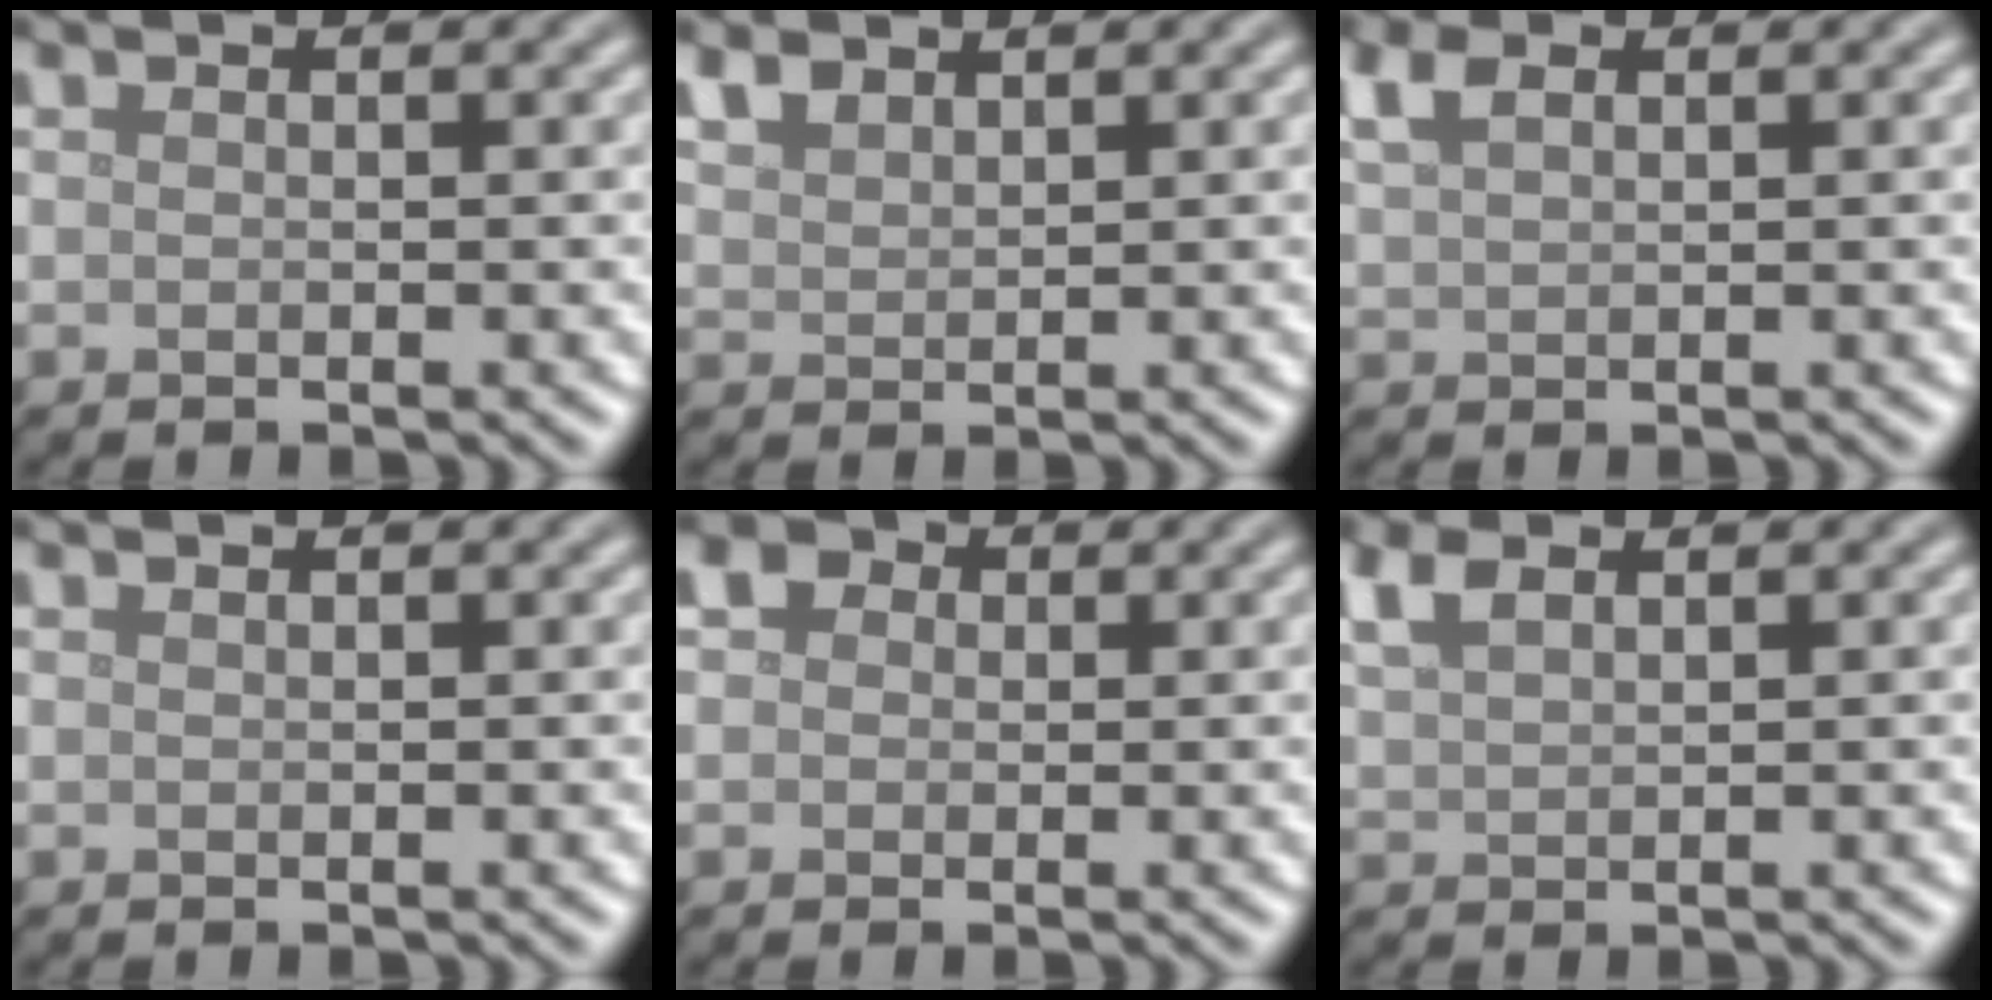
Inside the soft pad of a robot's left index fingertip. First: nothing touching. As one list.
[{"total": 2.1, "force": [1.7, 1.0, 0.7], "torque": [-0.021, 0.006, 0.041]}, {"total": 2.6, "force": [1.6, 1.3, 1.6], "torque": [-0.040, 0.007, 0.035]}, {"total": 0.0}, {"total": 3.6, "force": [1.5, 2.8, 1.7], "torque": [-0.022, 0.014, -0.002]}, {"total": 2.7, "force": [1.8, 1.2, 1.6], "torque": [-0.044, 0.009, 0.043]}]